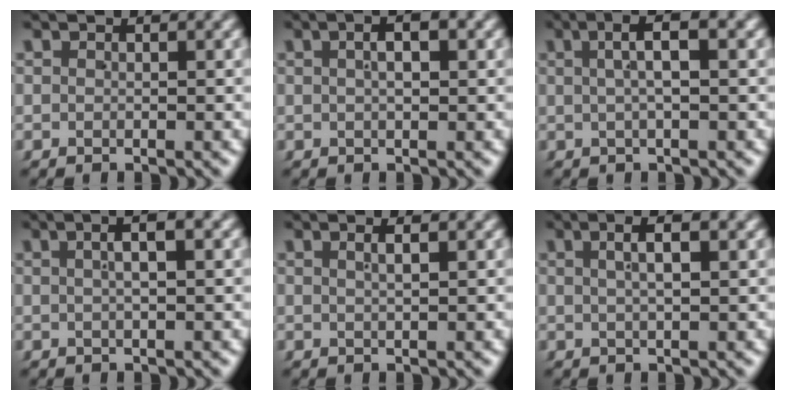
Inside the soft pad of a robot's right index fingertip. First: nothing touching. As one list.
[{"total": 2.5, "force": [0.7, 0.8, 2.3], "torque": [-0.026, 0.010, 0.009]}, {"total": 3.9, "force": [1.2, 0.6, 3.6], "torque": [-0.049, 0.017, 0.017]}, {"total": 2.8, "force": [0.9, 0.3, 2.7], "torque": [-0.035, 0.014, 0.013]}, {"total": 1.4, "force": [0.5, -0.3, 1.3], "torque": [-0.016, 0.006, 0.011]}, {"total": 2.7, "force": [1.1, 0.3, 2.5], "torque": [-0.032, 0.012, 0.018]}]